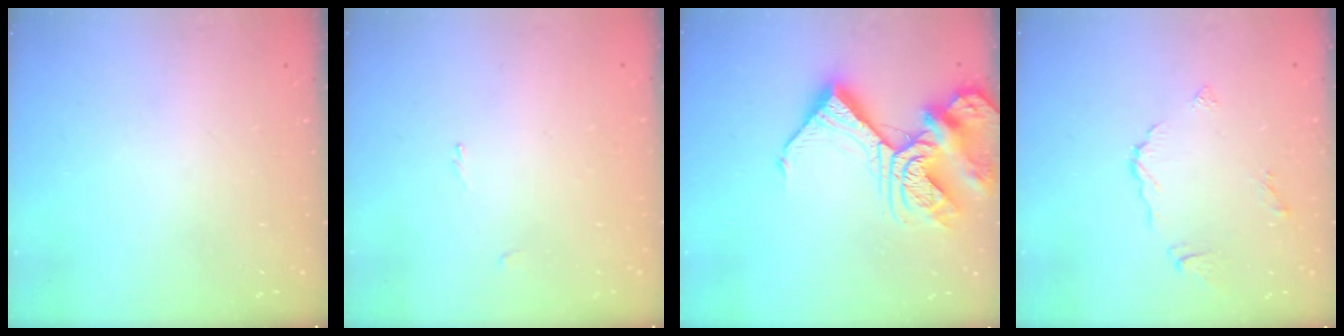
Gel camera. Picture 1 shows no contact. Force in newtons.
{"total": 0.8, "press": 0.7, "slide": 0.4}
{"total": 16.5, "press": 16.4, "slide": 2.1}
{"total": 6.4, "press": 6.4, "slide": 0.3}